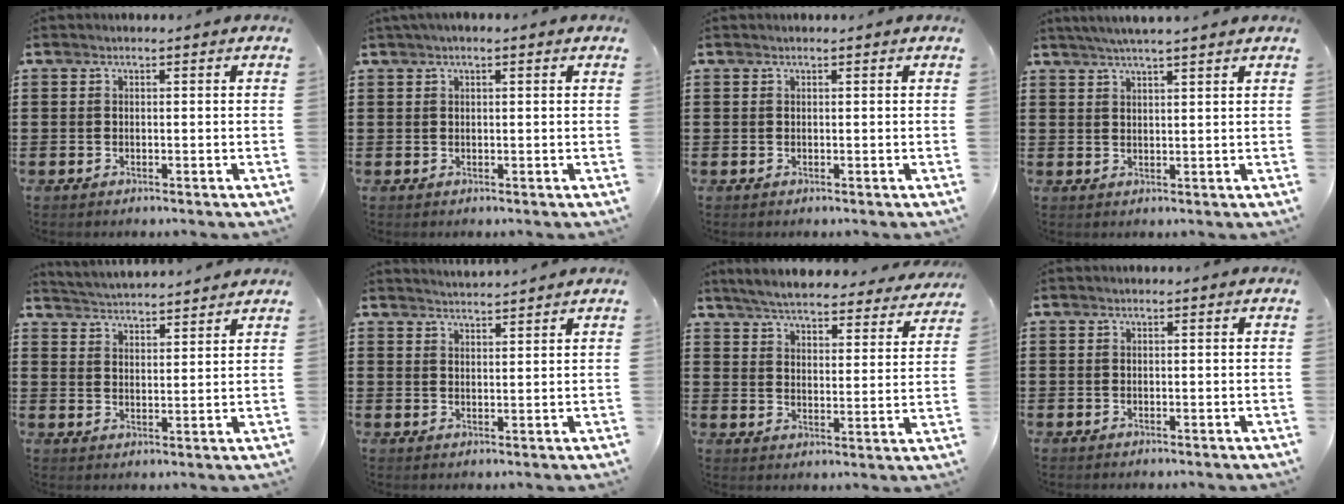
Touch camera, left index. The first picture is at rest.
{"total": 1.1, "force": [0.5, 0.1, 1.0], "torque": [-0.019, 0.002, 0.009]}
{"total": 0.0}
{"total": 2.9, "force": [2.6, -0.6, 1.1], "torque": [-0.028, -0.004, 0.048]}
{"total": 3.5, "force": [3.4, -0.5, -0.2], "torque": [-0.009, -0.023, 0.060]}
{"total": 2.4, "force": [2.4, -0.4, -0.1], "torque": [-0.004, -0.010, 0.045]}
{"total": 5.3, "force": [5.2, 0.1, 1.3], "torque": [-0.050, -0.032, 0.088]}
{"total": 0.0}